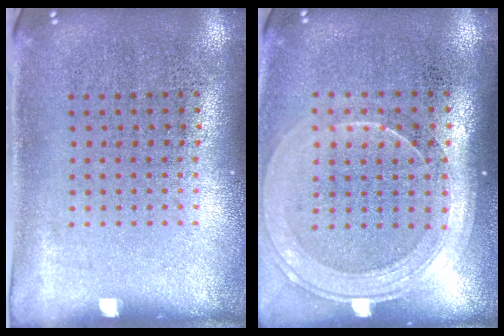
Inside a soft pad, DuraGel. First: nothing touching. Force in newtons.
{"total": 1.8, "press": 1.6, "slide": 0.8}